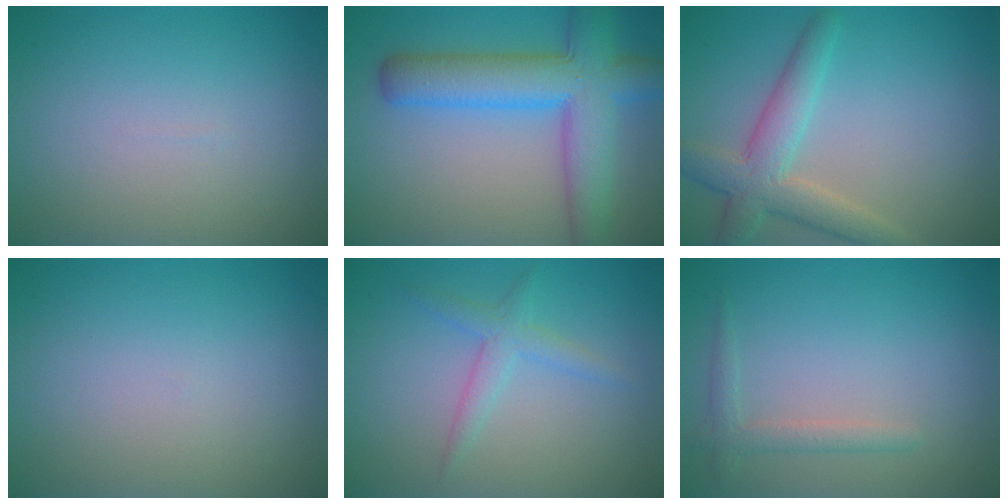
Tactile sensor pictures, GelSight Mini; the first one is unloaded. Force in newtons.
{"total": 8.1, "press": 8.1, "slide": 0.3}
{"total": 4.8, "press": 4.8, "slide": 0.3}
{"total": 0.0}
{"total": 1.3, "press": 1.3, "slide": 0.1}
{"total": 1.7, "press": 1.6, "slide": 0.1}